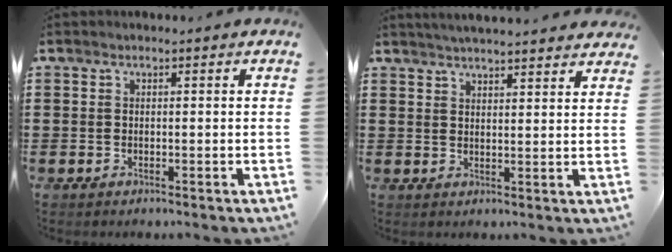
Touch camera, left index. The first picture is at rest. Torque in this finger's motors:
{"motor_torque": [1.65, -0.49, 0.39, 0.09]}